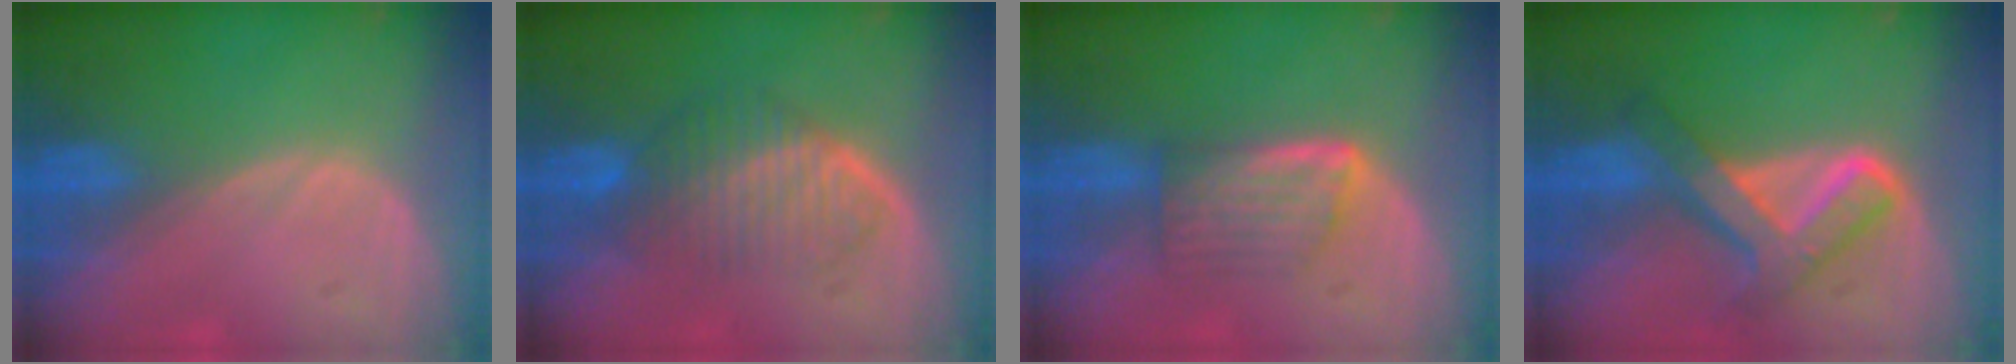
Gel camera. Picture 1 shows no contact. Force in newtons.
{"total": 6.5, "press": 6.3, "slide": 1.6}
{"total": 5.7, "press": 5.3, "slide": 2.3}
{"total": 7.6, "press": 7.5, "slide": 0.4}